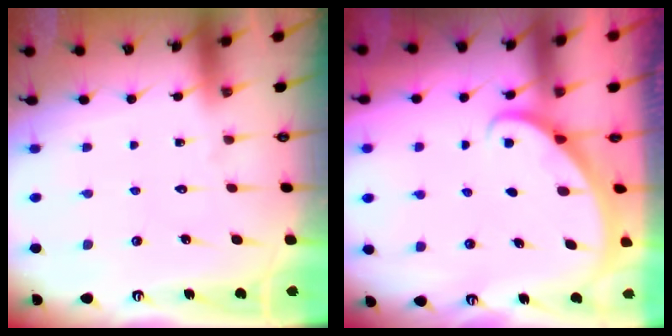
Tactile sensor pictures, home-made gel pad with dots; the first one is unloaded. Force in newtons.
{"total": 2.1, "press": 2.1, "slide": 0.1}